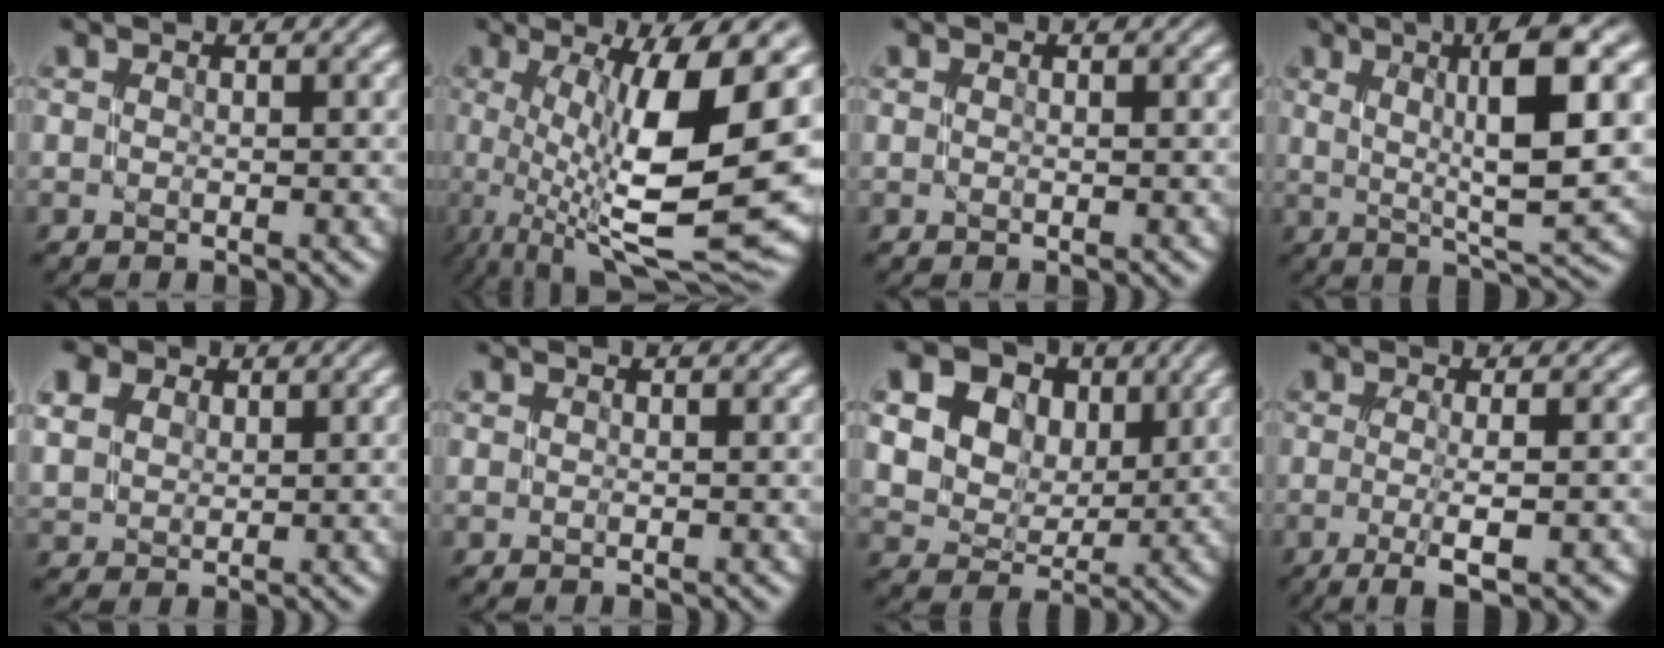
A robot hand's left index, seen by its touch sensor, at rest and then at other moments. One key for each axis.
{"total": 13.2, "fx": 0.3, "fy": 3.4, "fz": 12.8, "tx": -0.210, "ty": -0.009, "tz": 0.008}
{"total": 0.0}
{"total": 9.0, "fx": 2.1, "fy": 1.8, "fz": 8.6, "tx": -0.130, "ty": 0.004, "tz": 0.038}
{"total": 7.4, "fx": 3.9, "fy": 5.1, "fz": 3.5, "tx": -0.110, "ty": 0.027, "tz": 0.061}
{"total": 0.0}
{"total": 18.9, "fx": 8.0, "fy": 14.8, "fz": 8.7, "tx": -0.207, "ty": 0.037, "tz": 0.134}
{"total": 4.7, "fx": -1.3, "fy": 1.2, "fz": 4.4, "tx": -0.061, "ty": -0.004, "tz": -0.018}